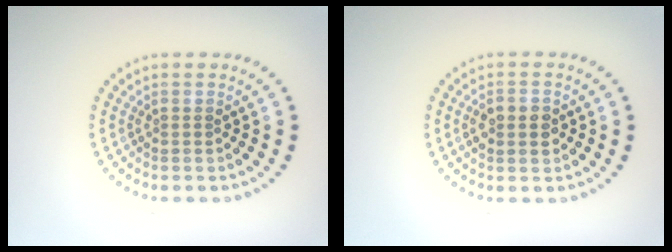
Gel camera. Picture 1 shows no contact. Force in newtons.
{"total": 2.7, "press": 2.7, "slide": 0.1}